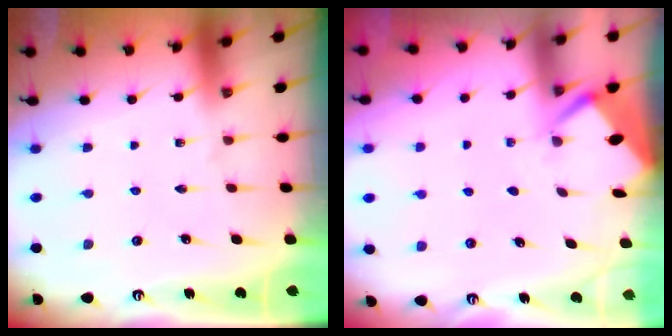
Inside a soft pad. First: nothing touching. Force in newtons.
{"total": 2.7, "press": 2.6, "slide": 0.3}